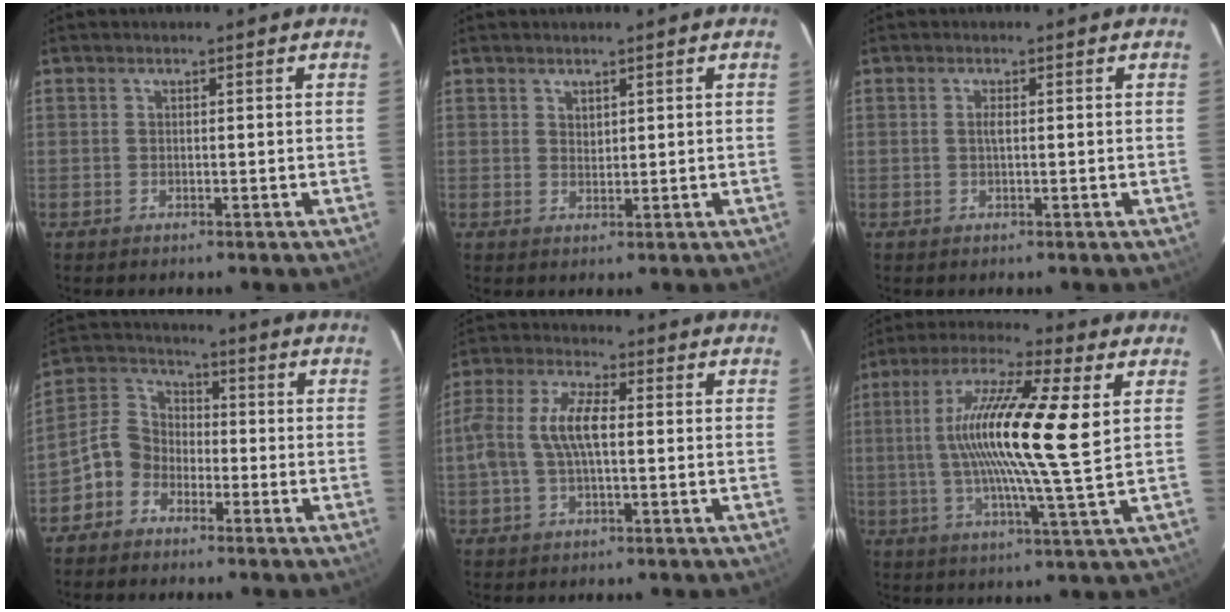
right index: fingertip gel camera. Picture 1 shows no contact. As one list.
[{"total": 1.3, "force": [1.1, 0.7, 0.2], "torque": [0.000, 0.001, 0.020]}, {"total": 0.9, "force": [0.0, 0.1, 0.9], "torque": [-0.018, 0.002, 0.000]}, {"total": 6.8, "force": [-3.8, 5.4, 1.9], "torque": [-0.045, 0.029, -0.082]}, {"total": 9.1, "force": [0.0, 3.7, 8.3], "torque": [-0.178, 0.015, -0.001]}, {"total": 17.5, "force": [3.1, 0.8, 17.2], "torque": [-0.304, 0.007, 0.043]}]